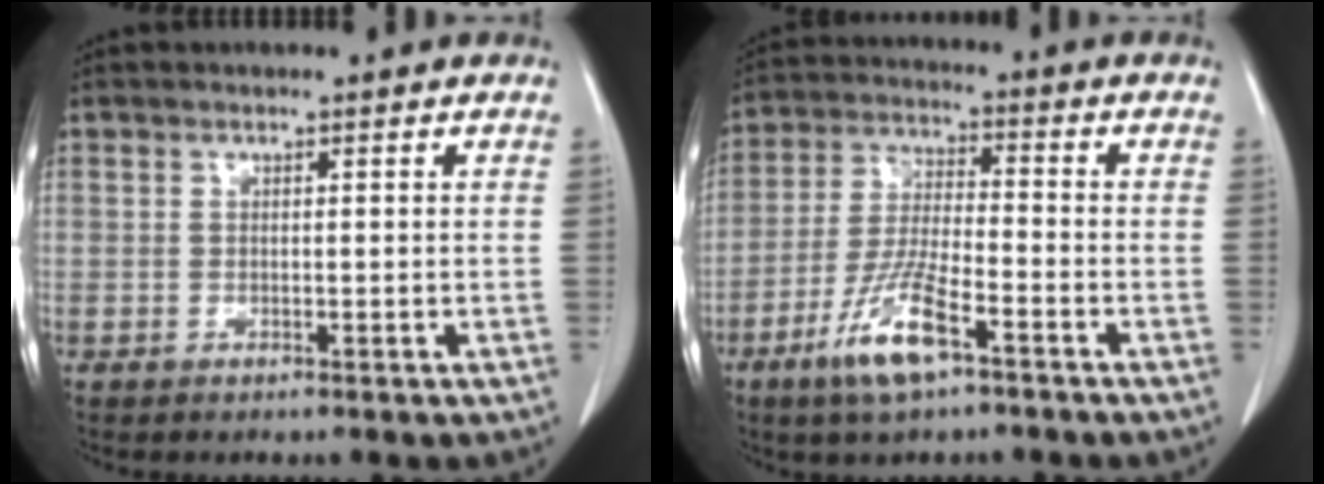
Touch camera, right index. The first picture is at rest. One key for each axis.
{"total": 9.5, "fx": -5.4, "fy": 1.8, "fz": 7.6, "tx": -0.159, "ty": -0.013, "tz": -0.103}